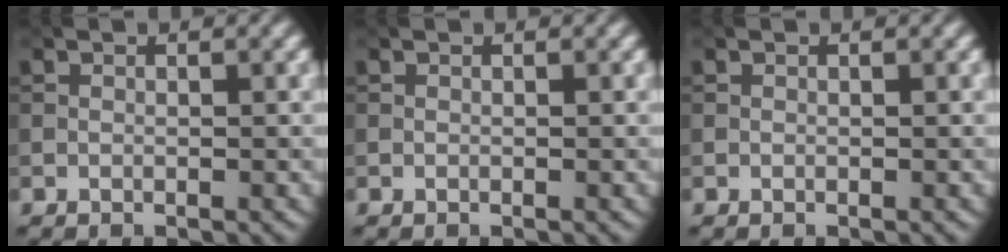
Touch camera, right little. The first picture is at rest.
{"total": 0.0}
{"total": 0.0}